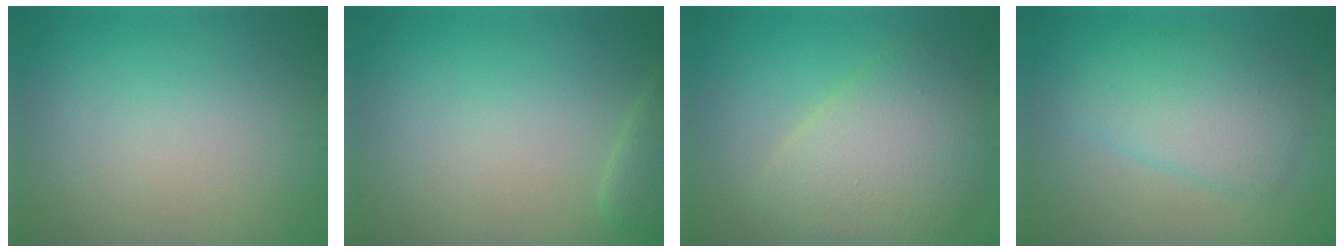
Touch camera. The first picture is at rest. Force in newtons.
{"total": 1.5, "press": 1.5, "slide": 0.1}
{"total": 5.7, "press": 5.7, "slide": 0.3}
{"total": 4.5, "press": 4.4, "slide": 0.2}